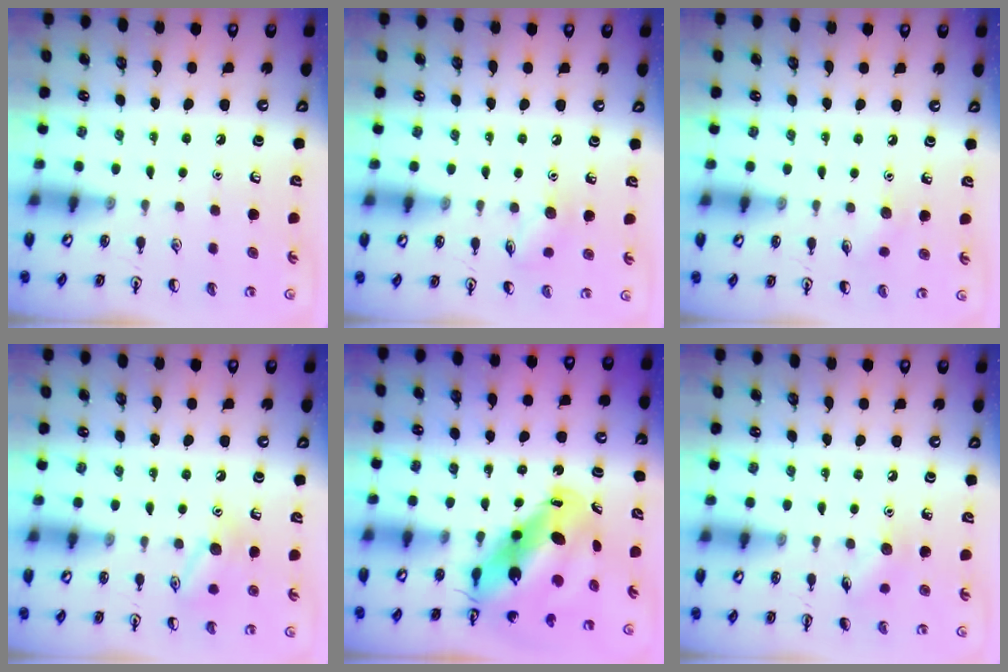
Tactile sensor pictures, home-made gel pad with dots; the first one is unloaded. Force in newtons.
{"total": 6.5, "press": 6.4, "slide": 1.2}
{"total": 4.0, "press": 3.8, "slide": 1.4}
{"total": 9.9, "press": 9.9, "slide": 0.8}
{"total": 13.2, "press": 12.7, "slide": 3.6}
{"total": 6.6, "press": 6.5, "slide": 1.4}